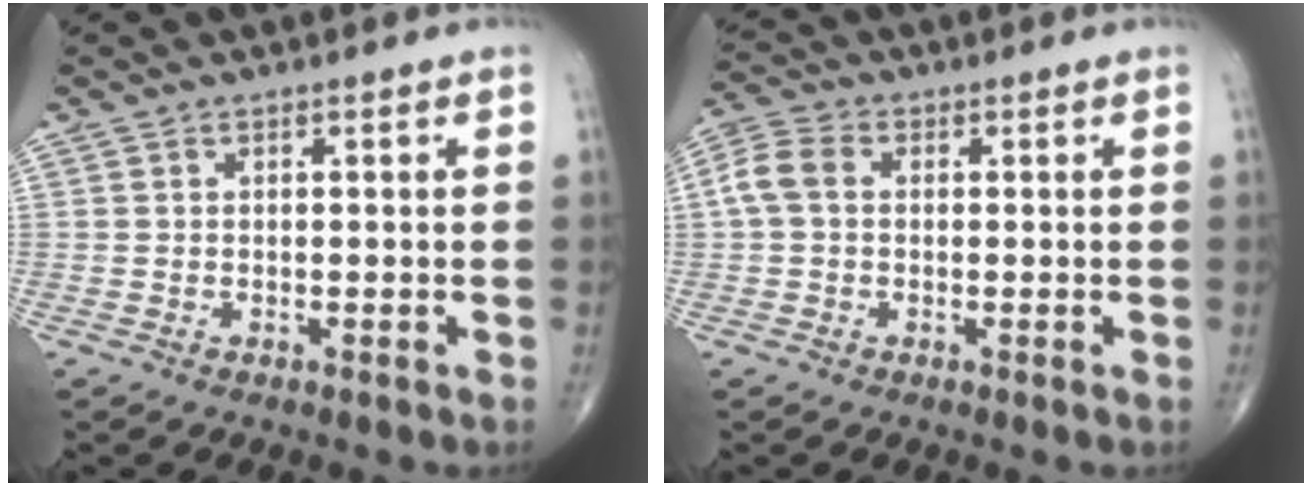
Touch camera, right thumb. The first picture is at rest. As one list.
[{"total": 5.4, "force": [0.4, 3.9, 3.7], "torque": [-0.085, 0.018, 0.003]}]